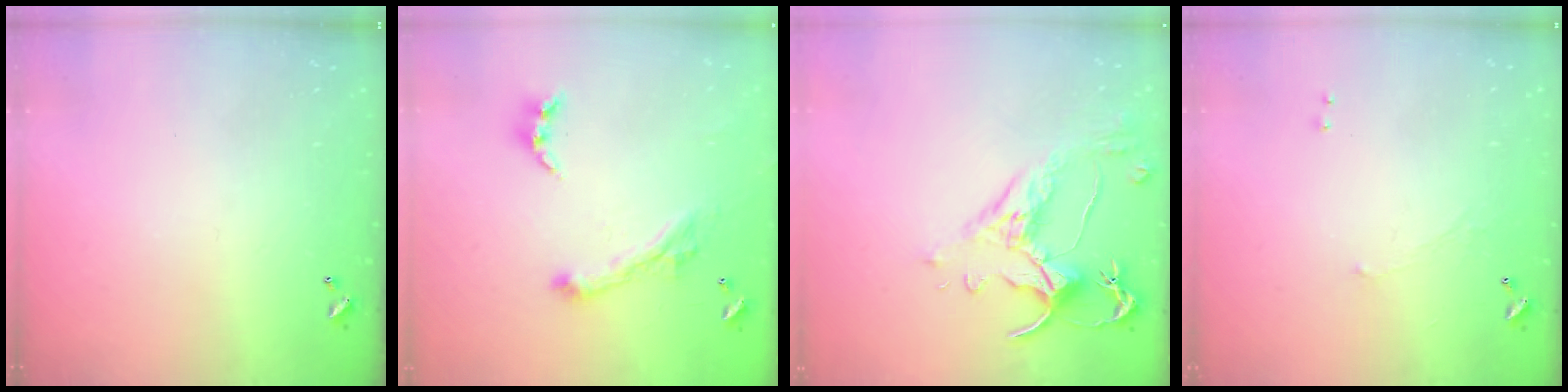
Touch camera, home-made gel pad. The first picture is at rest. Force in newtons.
{"total": 2.8, "press": 2.5, "slide": 1.3}
{"total": 2.6, "press": 2.2, "slide": 1.3}
{"total": 0.6, "press": 0.2, "slide": 0.5}